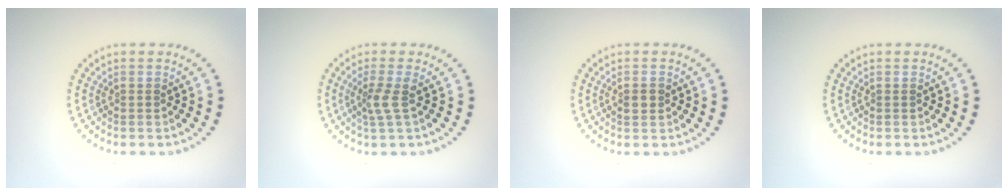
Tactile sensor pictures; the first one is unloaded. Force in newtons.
{"total": 1.9, "press": 1.3, "slide": 1.4}
{"total": 1.0, "press": 1.0, "slide": 0.1}
{"total": 0.0}